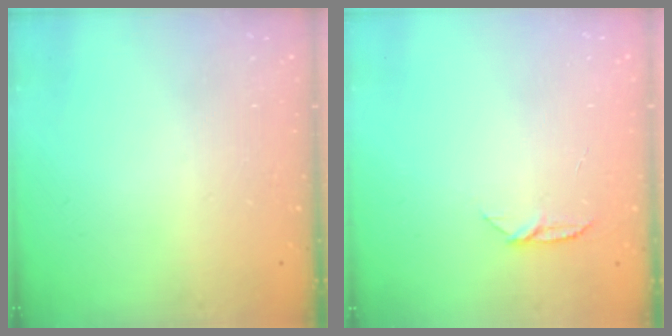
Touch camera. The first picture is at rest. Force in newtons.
{"total": 5.1, "press": 5.1, "slide": 0.6}